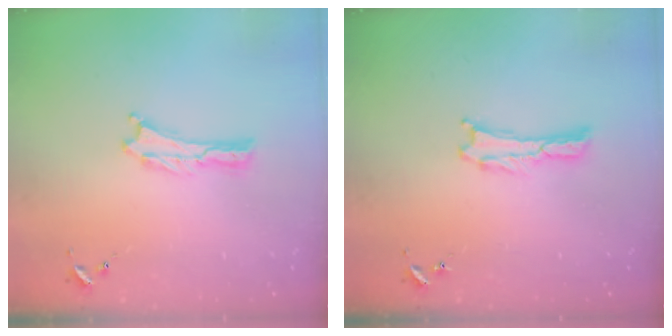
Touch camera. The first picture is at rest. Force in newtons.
{"total": 0.0}